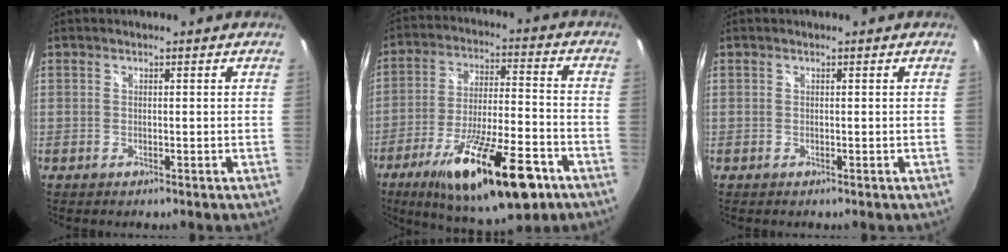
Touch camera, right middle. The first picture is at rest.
{"total": 22.0, "force": [-12.5, 5.9, 17.2], "torque": [-0.298, -0.040, -0.194]}
{"total": 0.0}